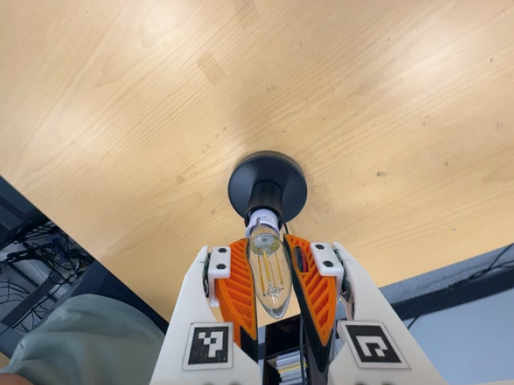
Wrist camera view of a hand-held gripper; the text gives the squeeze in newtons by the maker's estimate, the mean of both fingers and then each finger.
{"total": 19.8, "left": 18.7, "right": 21.0}